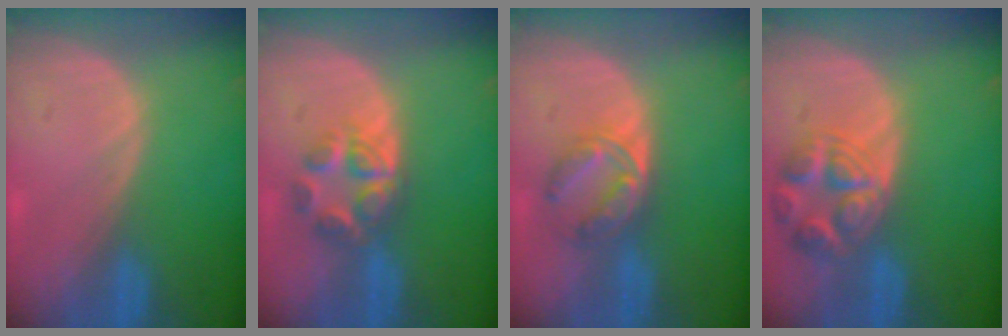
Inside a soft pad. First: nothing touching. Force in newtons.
{"total": 5.9, "press": 5.4, "slide": 2.2}
{"total": 5.8, "press": 5.5, "slide": 1.7}
{"total": 7.8, "press": 7.0, "slide": 3.5}